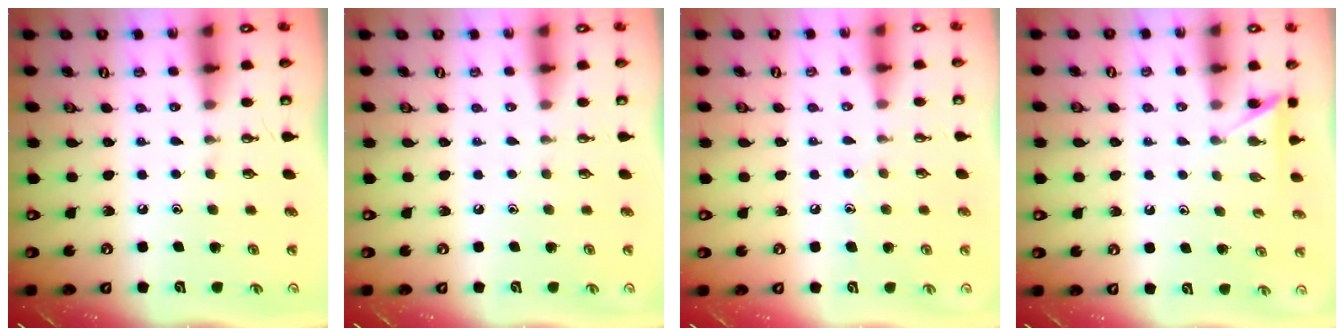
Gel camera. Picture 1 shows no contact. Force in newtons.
{"total": 0.0}
{"total": 4.8, "press": 4.7, "slide": 0.5}
{"total": 3.7, "press": 3.7, "slide": 0.3}